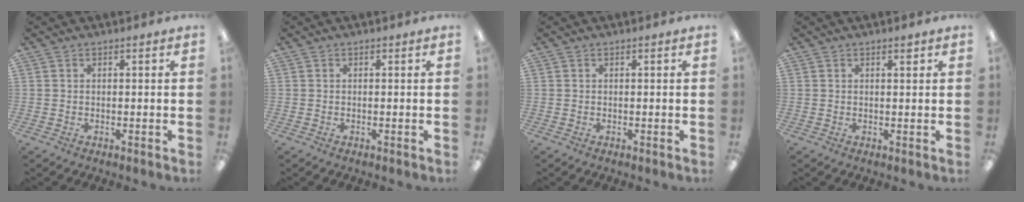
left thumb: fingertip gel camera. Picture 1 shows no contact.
{"total": 0.0}
{"total": 0.0}
{"total": 1.4, "force": [1.0, 0.2, 1.0], "torque": [-0.013, -0.003, 0.014]}